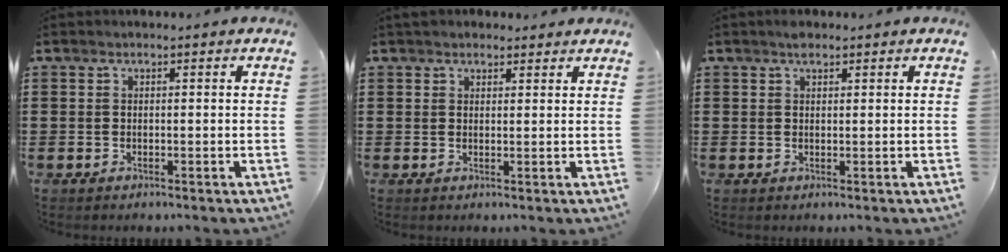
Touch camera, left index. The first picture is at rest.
{"total": 1.9, "force": [1.7, 0.7, 0.3], "torque": [-0.008, 0.007, 0.033]}
{"total": 1.6, "force": [1.2, 0.7, 0.9], "torque": [-0.021, 0.003, 0.022]}